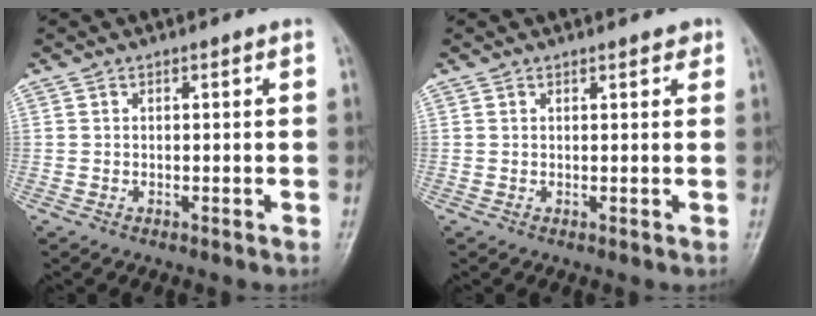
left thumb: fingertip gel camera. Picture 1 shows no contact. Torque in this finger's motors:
{"motor_torque": [-0.30, 0.09, 0.02, 0.18, 0.02]}